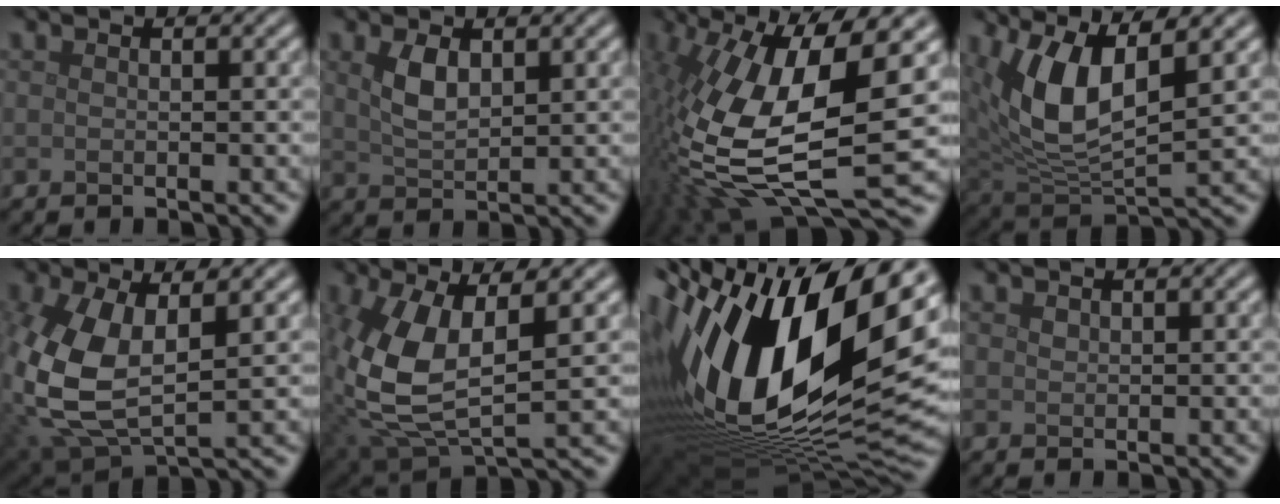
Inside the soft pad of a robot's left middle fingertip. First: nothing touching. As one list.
[{"total": 2.7, "force": [1.1, 1.3, 2.1], "torque": [-0.049, 0.000, 0.027]}, {"total": 15.8, "force": [0.0, 5.7, 14.7], "torque": [-0.310, -0.017, 0.008]}, {"total": 8.2, "force": [2.9, 3.5, 6.8], "torque": [-0.147, -0.007, 0.051]}, {"total": 9.8, "force": [0.2, 5.4, 8.2], "torque": [-0.202, -0.012, 0.012]}, {"total": 9.7, "force": [0.7, 4.7, 8.4], "torque": [-0.205, -0.014, 0.019]}, {"total": 20.6, "force": [3.5, 9.6, 17.9], "torque": [-0.339, -0.019, 0.064]}, {"total": 0.5, "force": [0.3, 0.4, 0.1], "torque": [-0.003, -0.002, 0.007]}]